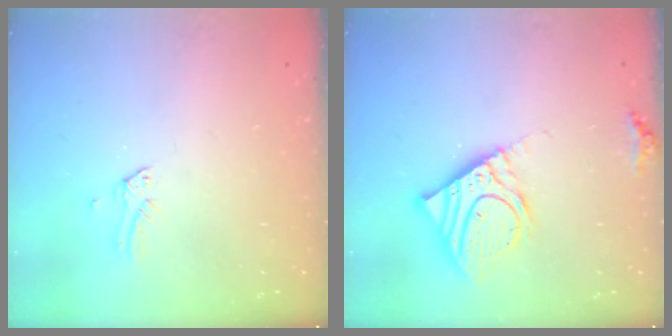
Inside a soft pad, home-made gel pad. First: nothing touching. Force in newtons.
{"total": 14.3, "press": 14.1, "slide": 2.5}